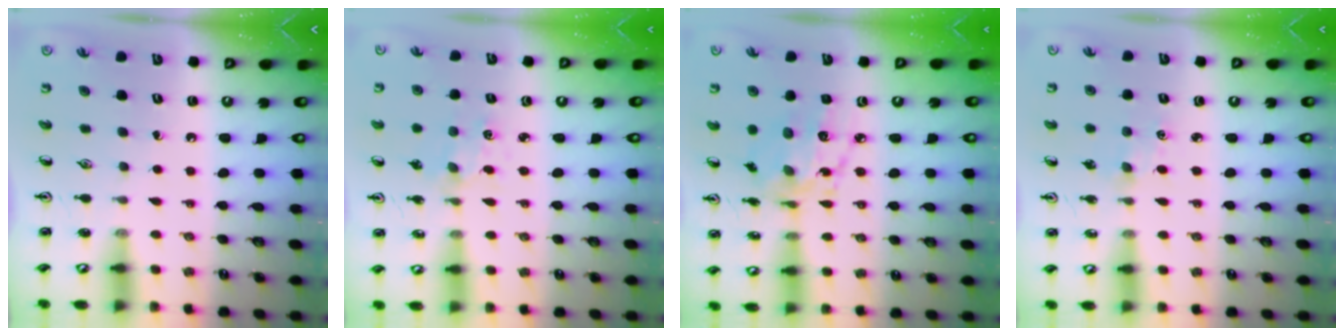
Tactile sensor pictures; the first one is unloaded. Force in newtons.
{"total": 1.1, "press": 1.1, "slide": 0.3}
{"total": 12.1, "press": 12.1, "slide": 0.8}
{"total": 1.1, "press": 1.1, "slide": 0.3}